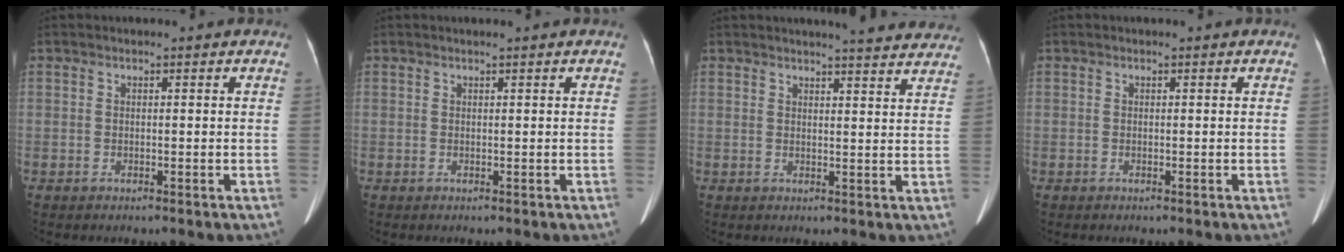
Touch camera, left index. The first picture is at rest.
{"total": 0.6, "force": [0.4, -0.1, 0.3], "torque": [-0.008, 0.002, 0.014]}
{"total": 12.9, "force": [12.1, 1.4, 4.4], "torque": [-0.038, -0.014, 0.120]}
{"total": 0.0}